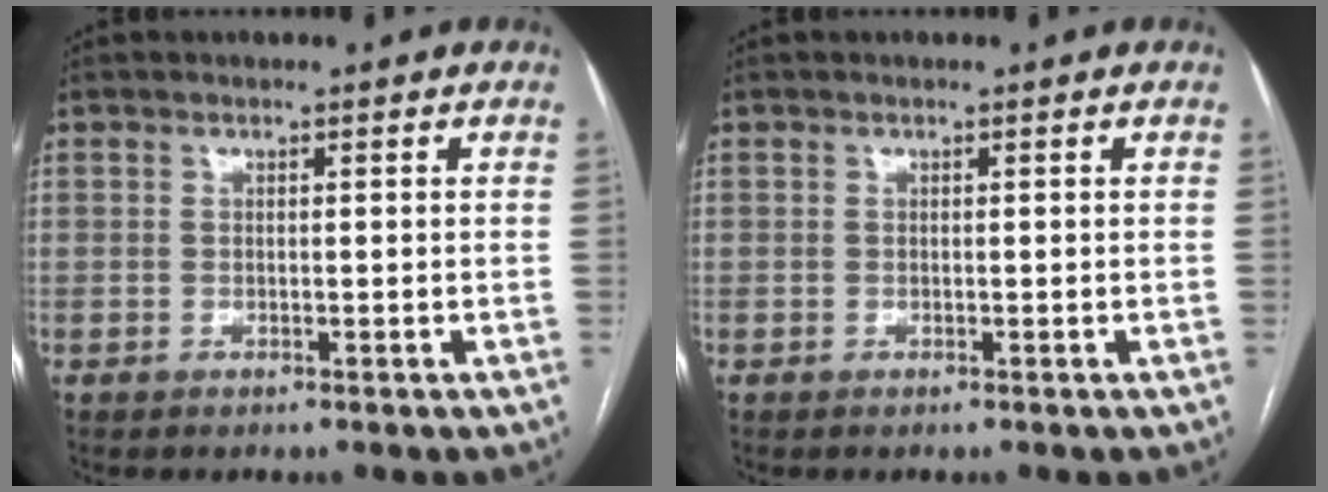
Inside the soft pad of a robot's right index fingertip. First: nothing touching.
{"total": 0.0}